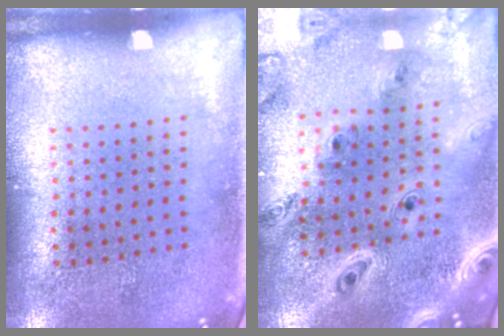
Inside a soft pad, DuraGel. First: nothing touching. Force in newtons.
{"total": 2.5, "press": 2.3, "slide": 1.1}